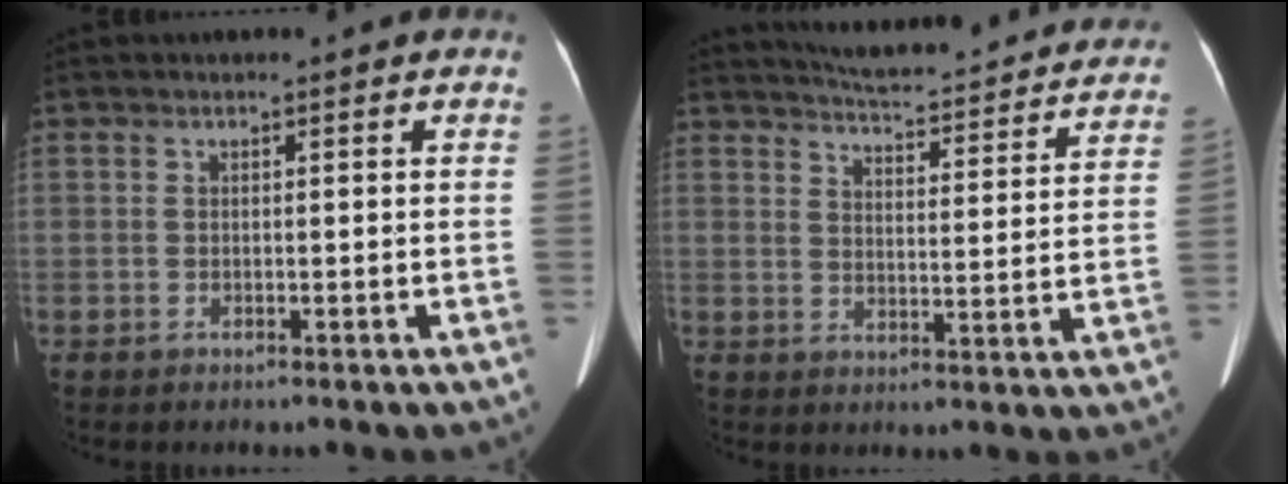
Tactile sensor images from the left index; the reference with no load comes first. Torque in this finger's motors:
{"motor_torque": [0.40, -0.96, 0.03, 0.03]}